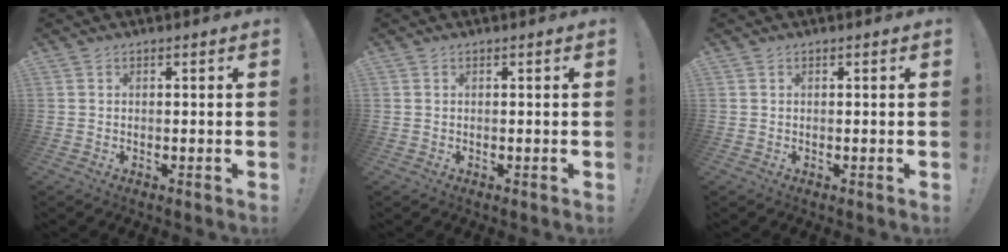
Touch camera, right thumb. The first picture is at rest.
{"total": 0.0}
{"total": 0.0}